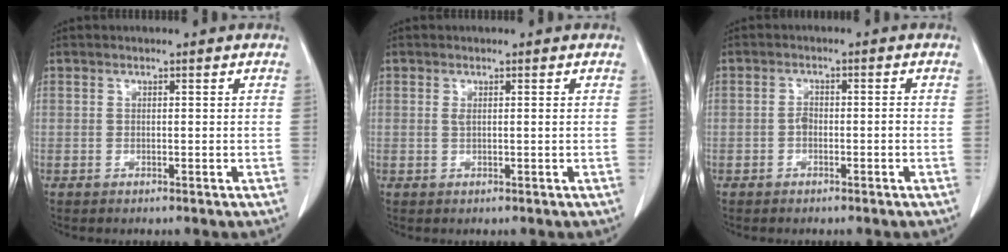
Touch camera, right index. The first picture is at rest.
{"total": 0.9, "force": [0.2, 0.0, 0.9], "torque": [-0.020, -0.002, 0.005]}
{"total": 1.9, "force": [-0.7, 0.8, 1.6], "torque": [-0.024, 0.005, -0.011]}